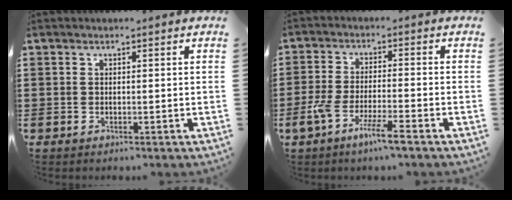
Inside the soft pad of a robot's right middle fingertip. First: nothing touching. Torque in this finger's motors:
{"motor_torque": [1.95, -0.19, 0.70, 0.15]}